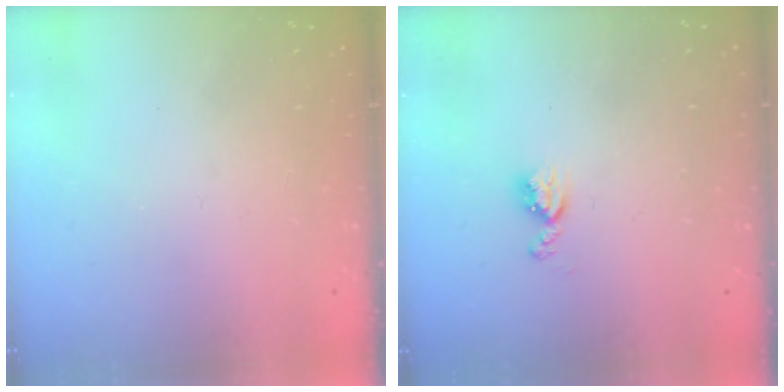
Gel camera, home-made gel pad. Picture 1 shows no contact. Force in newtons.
{"total": 5.2, "press": 5.2, "slide": 0.8}